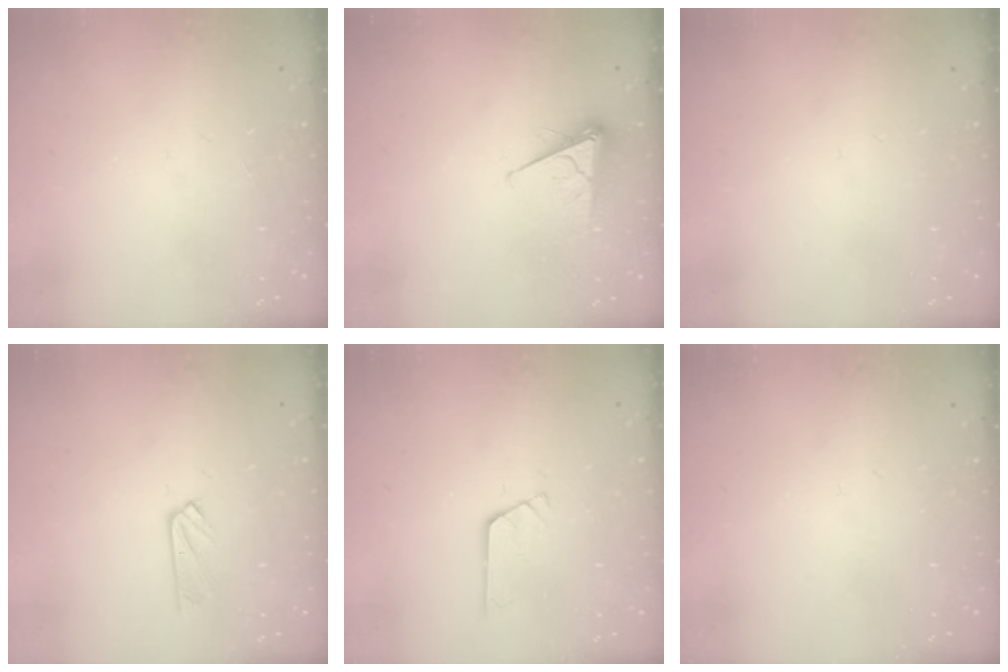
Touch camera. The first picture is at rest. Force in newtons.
{"total": 6.2, "press": 6.2, "slide": 0.5}
{"total": 0.0}
{"total": 2.5, "press": 2.5, "slide": 0.3}
{"total": 2.9, "press": 2.9, "slide": 0.1}
{"total": 0.0}